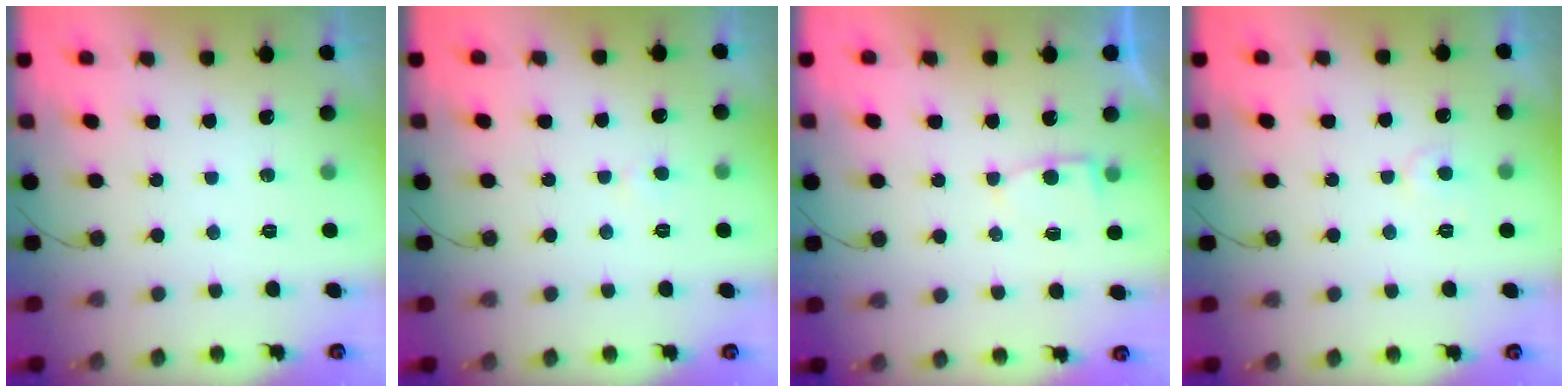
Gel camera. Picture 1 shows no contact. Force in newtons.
{"total": 2.8, "press": 2.8, "slide": 0.3}
{"total": 3.5, "press": 3.5, "slide": 0.3}
{"total": 4.5, "press": 4.4, "slide": 0.4}